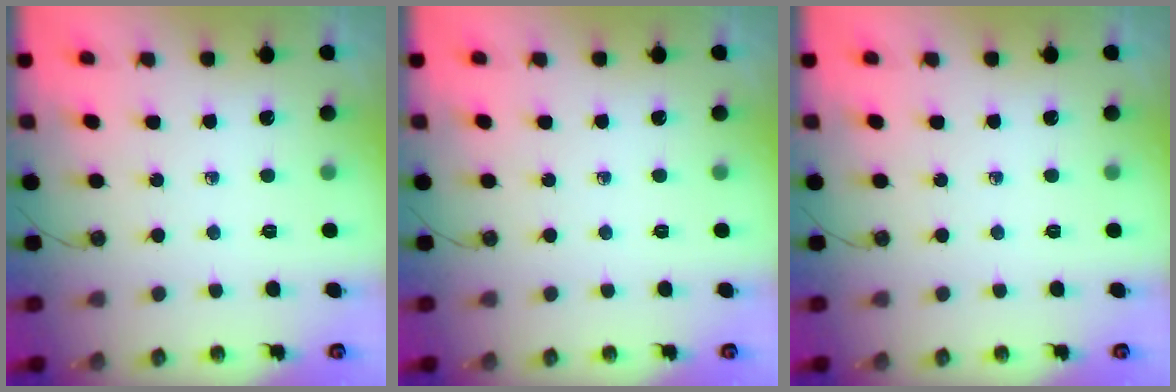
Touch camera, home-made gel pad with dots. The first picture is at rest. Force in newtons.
{"total": 0.0}
{"total": 0.0}